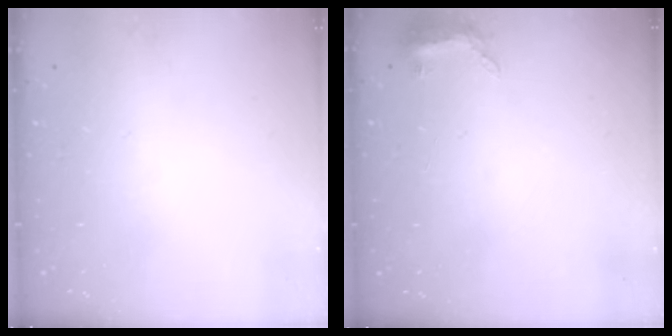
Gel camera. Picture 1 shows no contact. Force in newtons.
{"total": 5.7, "press": 5.6, "slide": 1.4}